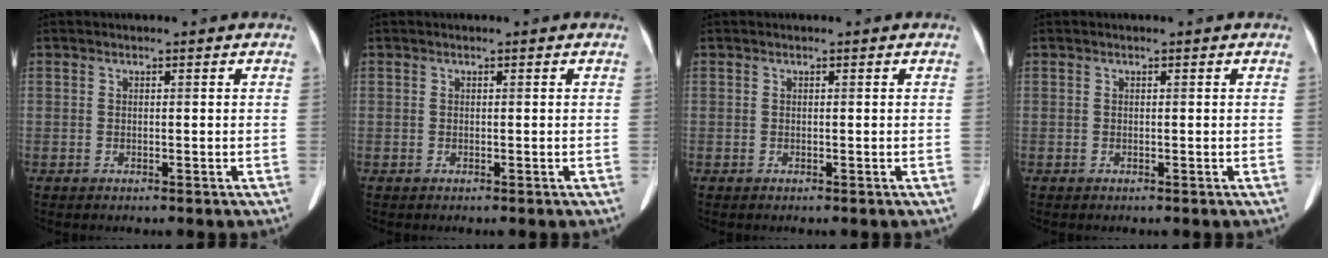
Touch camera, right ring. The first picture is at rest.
{"total": 0.0}
{"total": 0.0}
{"total": 0.0}